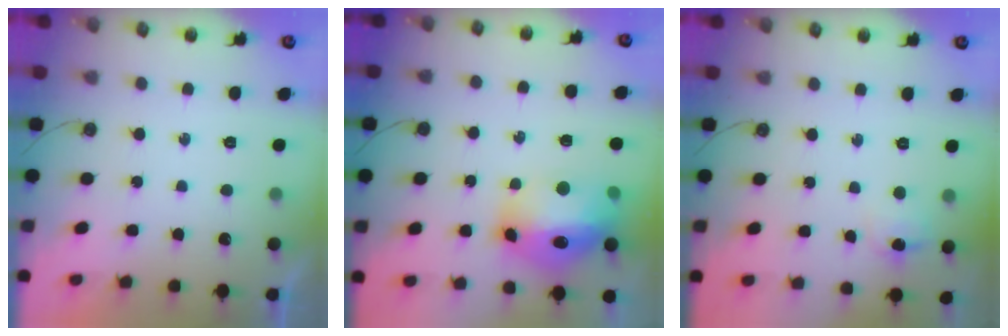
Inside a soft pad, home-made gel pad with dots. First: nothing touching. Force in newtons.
{"total": 16.5, "press": 16.5, "slide": 1.4}
{"total": 6.7, "press": 6.7, "slide": 0.7}